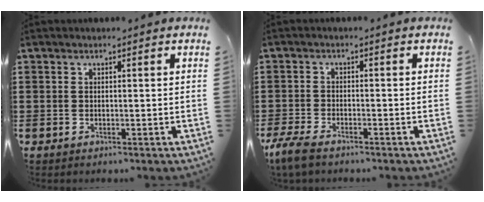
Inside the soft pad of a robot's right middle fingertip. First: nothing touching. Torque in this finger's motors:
{"motor_torque": [0.81, -0.13, 0.36, 0.09]}